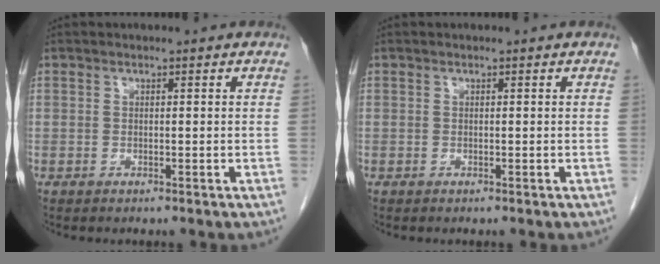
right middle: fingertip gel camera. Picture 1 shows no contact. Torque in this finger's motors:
{"motor_torque": [-0.26, -0.11, 0.02, -0.01]}